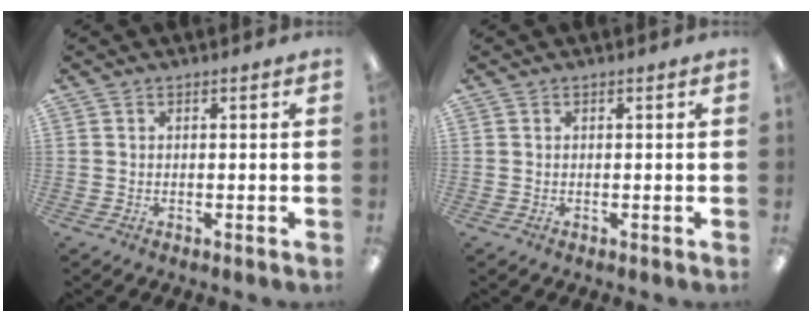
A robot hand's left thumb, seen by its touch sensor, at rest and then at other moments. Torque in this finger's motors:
{"motor_torque": [0.00, 0.00, -0.04, 0.04, 0.00]}